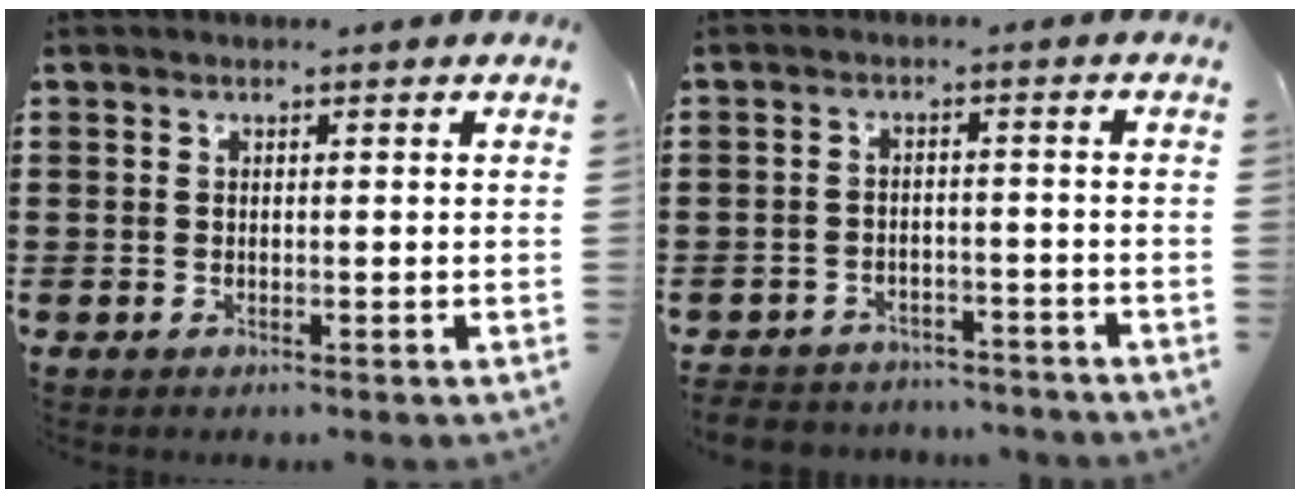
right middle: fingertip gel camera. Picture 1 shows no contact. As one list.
[{"total": 3.5, "force": [-3.4, 0.7, -0.2], "torque": [-0.003, 0.000, -0.074]}]